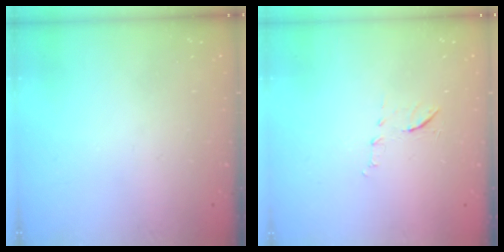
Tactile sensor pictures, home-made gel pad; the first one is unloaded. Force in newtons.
{"total": 6.1, "press": 5.9, "slide": 1.5}